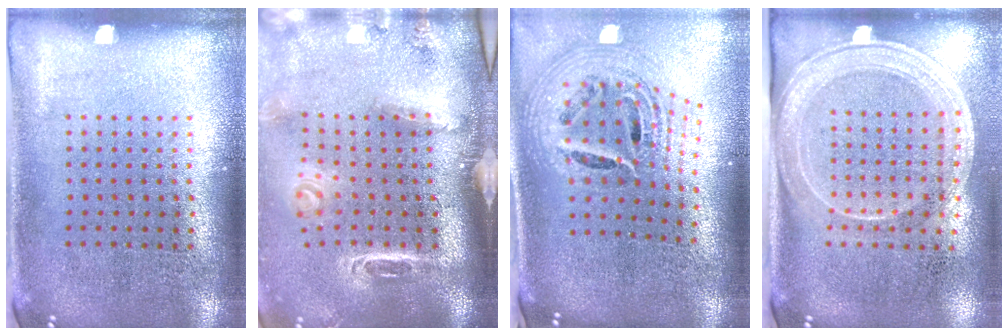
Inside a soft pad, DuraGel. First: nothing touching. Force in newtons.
{"total": 3.0, "press": 2.1, "slide": 2.2}
{"total": 2.3, "press": 1.6, "slide": 1.7}
{"total": 2.0, "press": 1.7, "slide": 1.1}